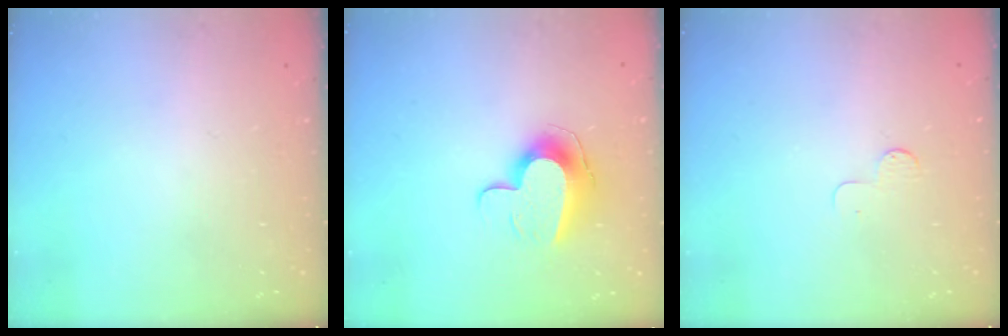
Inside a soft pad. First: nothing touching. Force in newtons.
{"total": 11.7, "press": 11.7, "slide": 0.7}
{"total": 4.5, "press": 4.5, "slide": 0.3}